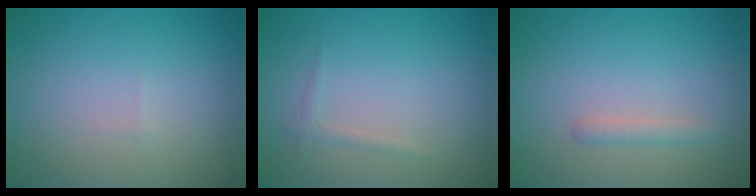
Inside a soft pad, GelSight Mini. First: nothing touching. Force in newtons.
{"total": 0.7, "press": 0.7, "slide": 0.1}
{"total": 1.2, "press": 1.2, "slide": 0.1}